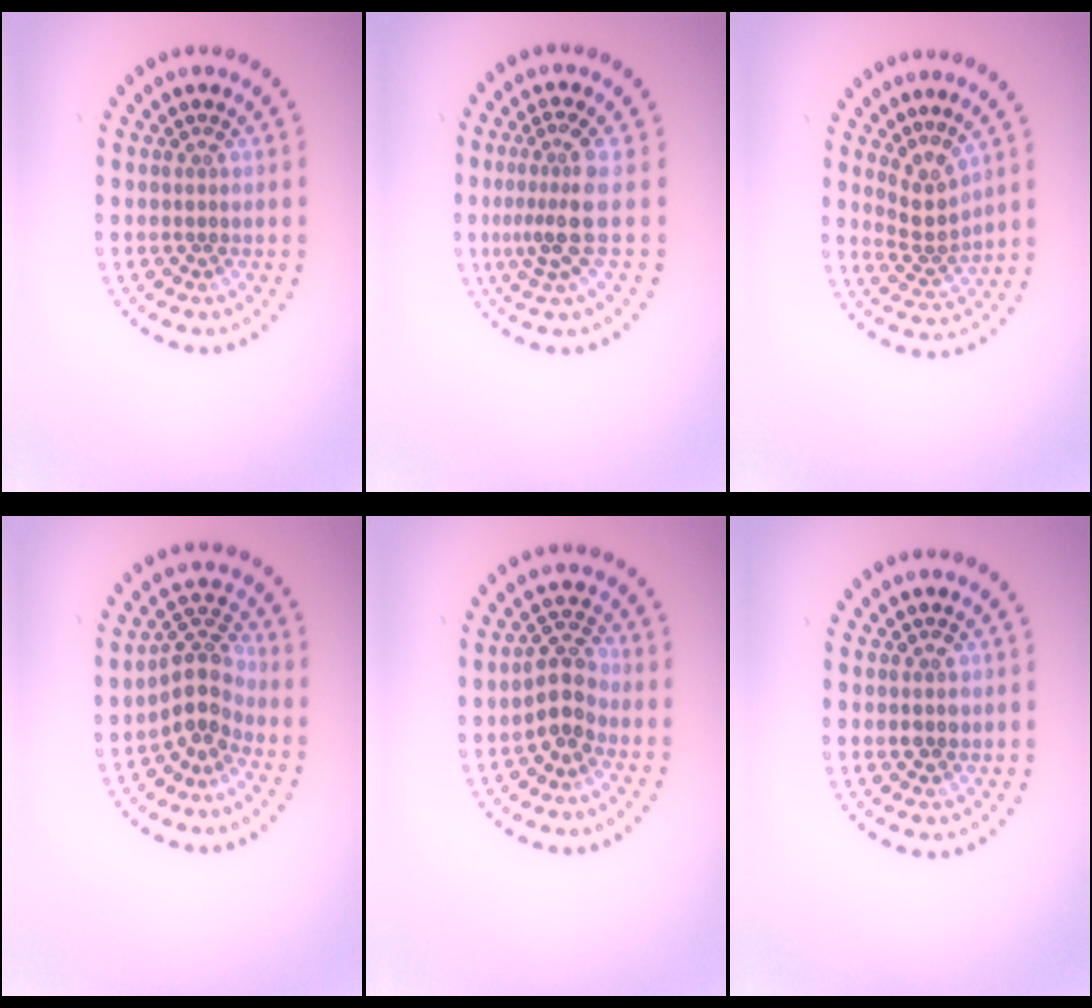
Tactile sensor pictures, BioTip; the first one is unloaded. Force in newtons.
{"total": 3.3, "press": 2.3, "slide": 2.4}
{"total": 2.7, "press": 1.9, "slide": 1.9}
{"total": 3.4, "press": 2.8, "slide": 2.0}
{"total": 3.1, "press": 2.9, "slide": 1.2}
{"total": 1.4, "press": 1.4, "slide": 0.3}